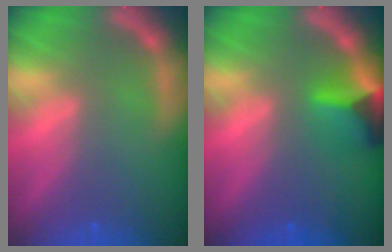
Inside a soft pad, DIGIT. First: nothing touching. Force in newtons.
{"total": 4.5}